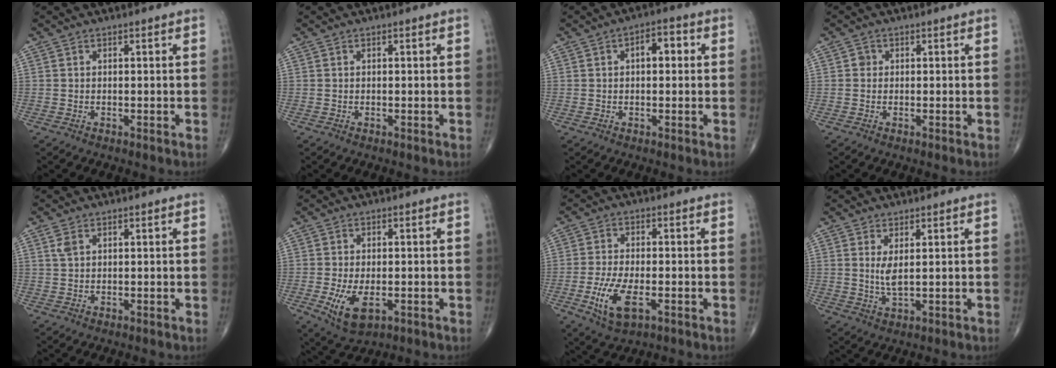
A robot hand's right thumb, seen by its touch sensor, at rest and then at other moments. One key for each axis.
{"total": 0.0}
{"total": 4.7, "fx": 0.9, "fy": 2.5, "fz": 3.9, "tx": -0.045, "ty": 0.013, "tz": 0.009}
{"total": 1.0, "fx": 0.1, "fy": 1.0, "fz": 0.3, "tx": 0.002, "ty": 0.002, "tz": 0.001}
{"total": 1.9, "fx": 0.9, "fy": 1.0, "fz": 1.3, "tx": -0.031, "ty": 0.007, "tz": 0.026}
{"total": 7.5, "fx": -2.1, "fy": 3.8, "fz": 6.1, "tx": -0.116, "ty": -0.010, "tz": -0.026}
{"total": 8.7, "fx": -2.9, "fy": 3.8, "fz": 7.2, "tx": -0.149, "ty": 0.000, "tz": -0.048}
{"total": 3.4, "fx": 1.0, "fy": 0.9, "fz": 3.1, "tx": -0.064, "ty": -0.016, "tz": 0.026}